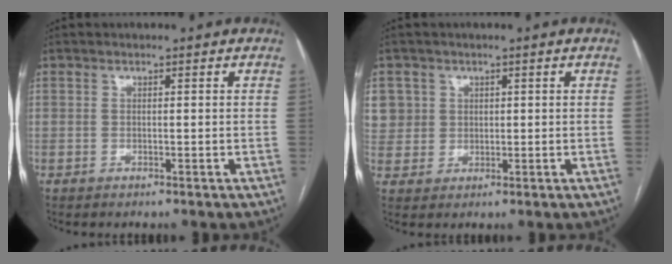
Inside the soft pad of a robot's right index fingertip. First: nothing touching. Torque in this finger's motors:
{"motor_torque": [0.48, 0.40, 0.18, 0.04]}